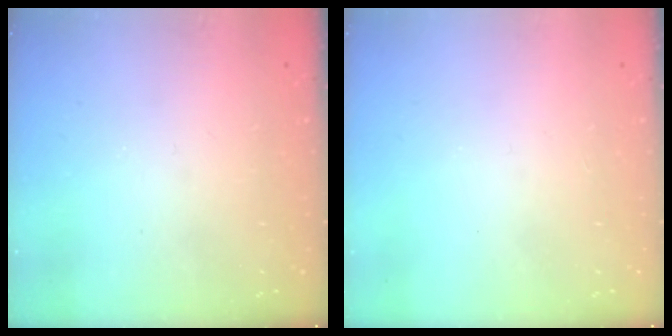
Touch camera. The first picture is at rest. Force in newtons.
{"total": 0.0}